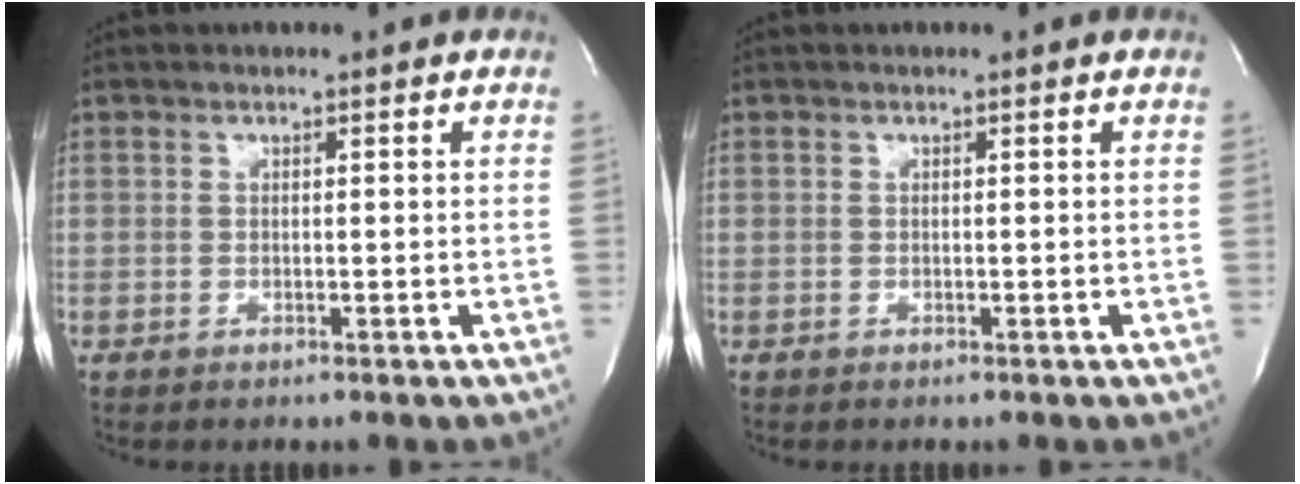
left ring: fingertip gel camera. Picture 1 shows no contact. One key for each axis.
{"total": 0.0}